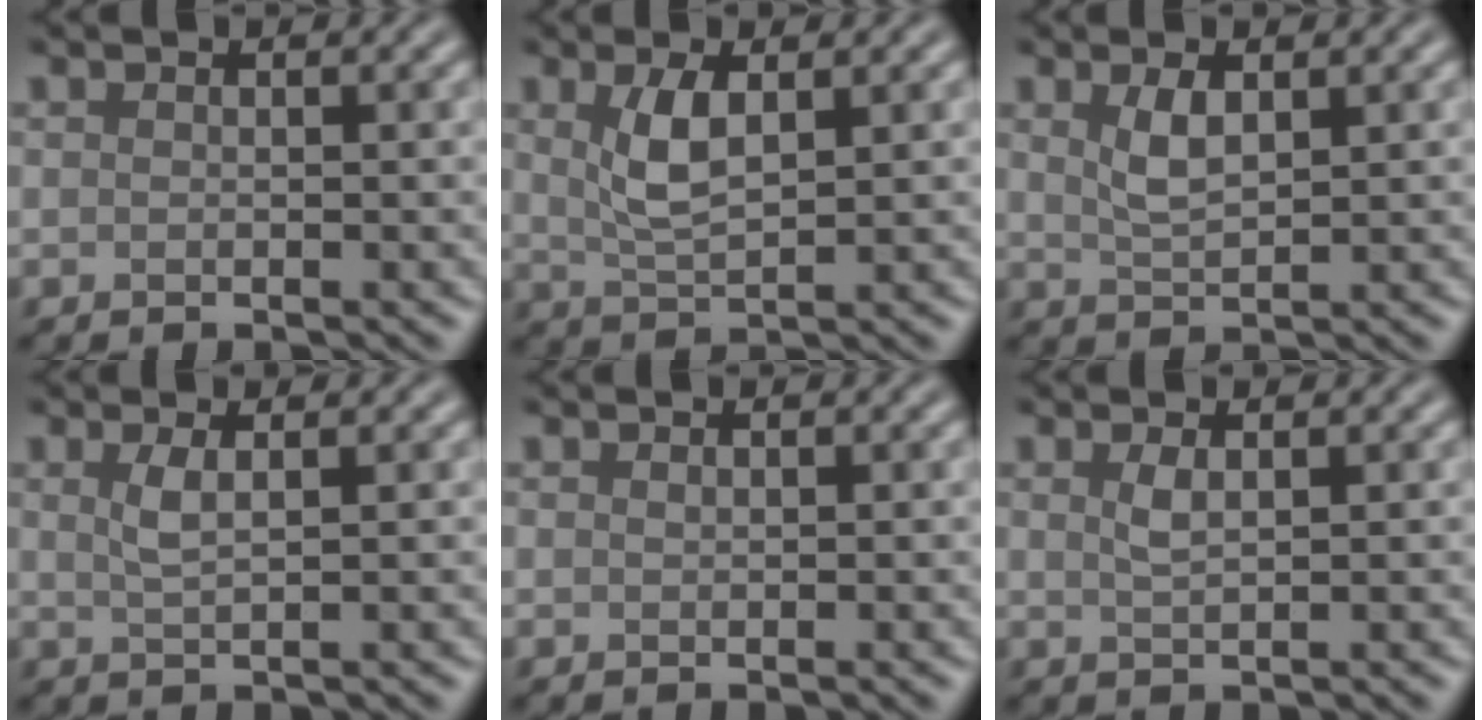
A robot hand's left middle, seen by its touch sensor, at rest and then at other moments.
{"total": 3.3, "force": [1.1, 1.3, 2.9], "torque": [-0.064, -0.001, 0.025]}
{"total": 2.3, "force": [1.1, 0.9, 1.8], "torque": [-0.040, -0.001, 0.023]}
{"total": 1.8, "force": [0.7, 0.5, 1.5], "torque": [-0.033, 0.000, 0.013]}
{"total": 0.0}
{"total": 1.3, "force": [0.6, 0.4, 1.1], "torque": [-0.026, 0.000, 0.014]}